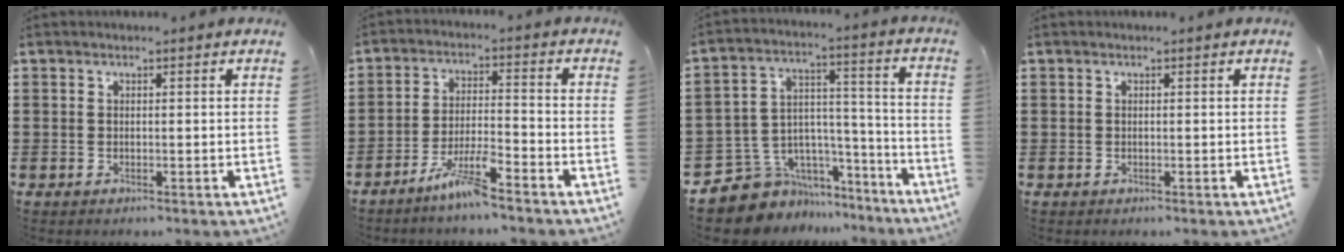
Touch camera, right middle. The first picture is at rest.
{"total": 6.4, "force": [-5.0, 0.5, 4.0], "torque": [-0.091, -0.009, -0.099]}
{"total": 8.4, "force": [-6.5, 5.1, 1.0], "torque": [-0.044, 0.003, -0.123]}
{"total": 0.0}